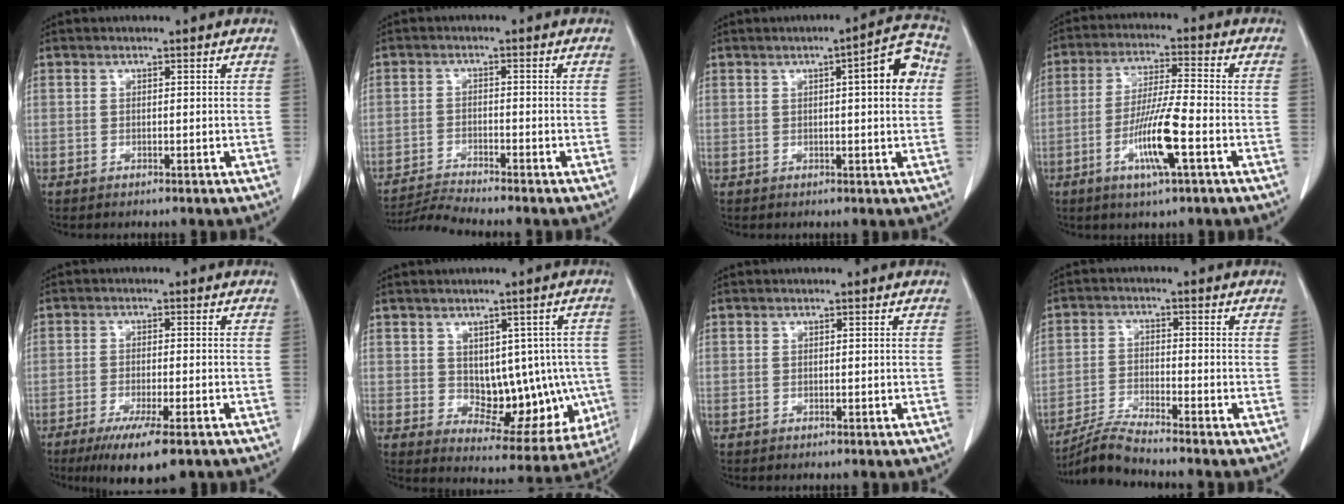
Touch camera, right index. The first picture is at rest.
{"total": 4.5, "force": [-4.0, -1.9, 0.3], "torque": [-0.018, -0.020, -0.077]}
{"total": 7.1, "force": [1.3, 1.0, 6.9], "torque": [-0.088, 0.017, 0.011]}
{"total": 9.8, "force": [-3.5, 0.2, 9.1], "torque": [-0.174, -0.010, -0.067]}
{"total": 10.0, "force": [-6.8, 1.2, 7.1], "torque": [-0.106, -0.022, -0.101]}
{"total": 11.9, "force": [-0.3, 7.0, 9.6], "torque": [-0.103, 0.018, 0.026]}
{"total": 0.0}
{"total": 6.0, "force": [-5.5, -1.5, 1.8], "torque": [-0.042, -0.023, -0.108]}